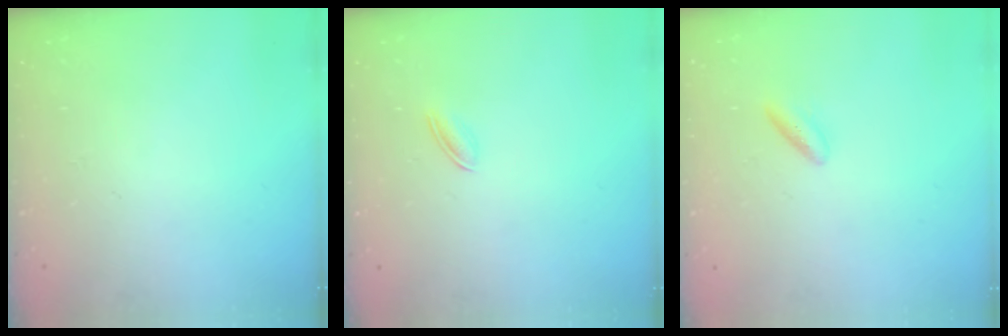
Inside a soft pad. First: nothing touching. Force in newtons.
{"total": 2.7, "press": 2.6, "slide": 0.7}
{"total": 2.9, "press": 2.6, "slide": 1.4}